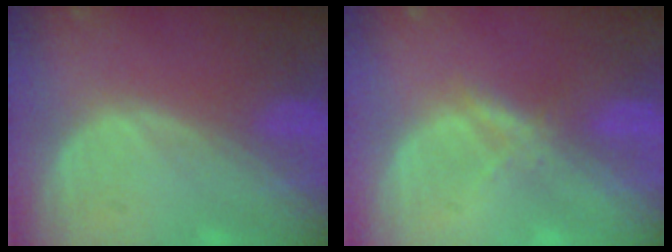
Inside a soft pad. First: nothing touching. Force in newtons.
{"total": 2.1, "press": 2.1, "slide": 0.2}